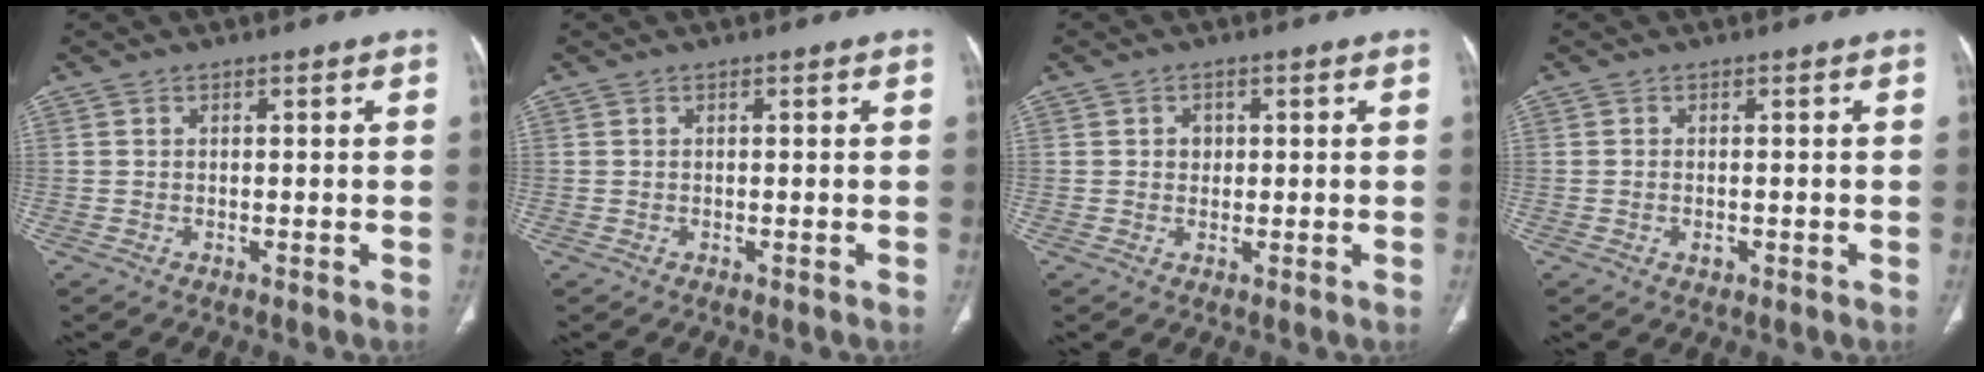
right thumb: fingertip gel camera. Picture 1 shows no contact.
{"total": 0.0}
{"total": 1.8, "force": [0.3, 1.6, 0.8], "torque": [-0.002, 0.002, 0.005]}
{"total": 1.3, "force": [-0.4, 0.9, 0.8], "torque": [-0.014, 0.002, -0.005]}